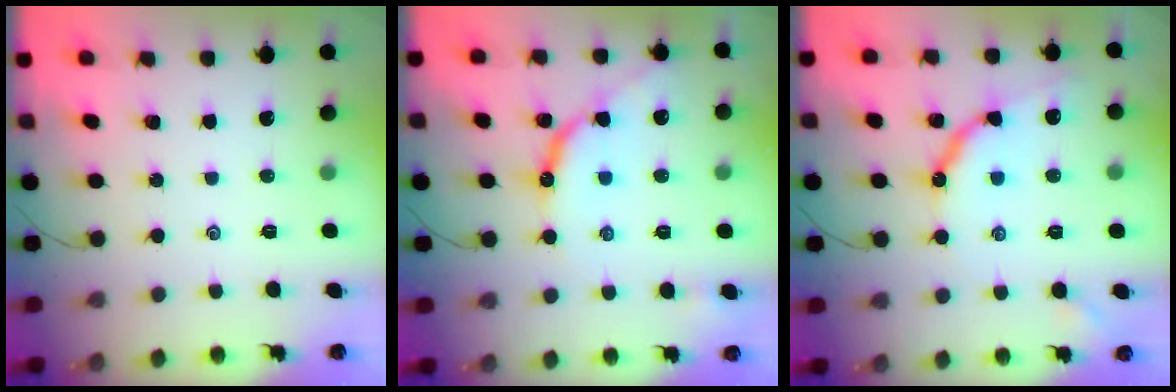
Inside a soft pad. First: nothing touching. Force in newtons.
{"total": 11.2, "press": 11.2, "slide": 1.0}
{"total": 9.6, "press": 9.6, "slide": 1.0}